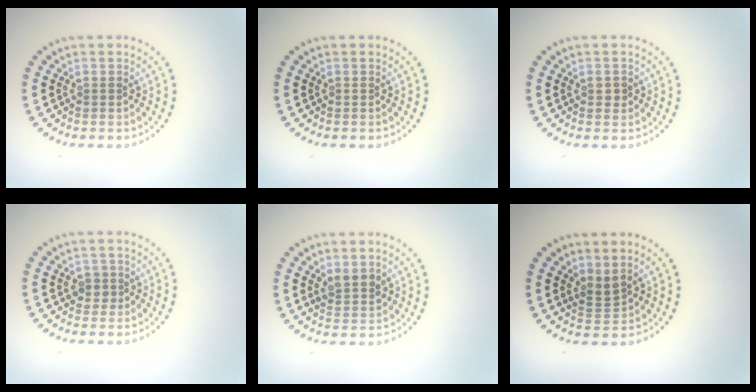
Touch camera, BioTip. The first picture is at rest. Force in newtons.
{"total": 0.0}
{"total": 1.0, "press": 1.0, "slide": 0.2}
{"total": 1.4, "press": 1.2, "slide": 0.7}
{"total": 2.2, "press": 2.0, "slide": 0.9}
{"total": 1.7, "press": 1.2, "slide": 1.2}